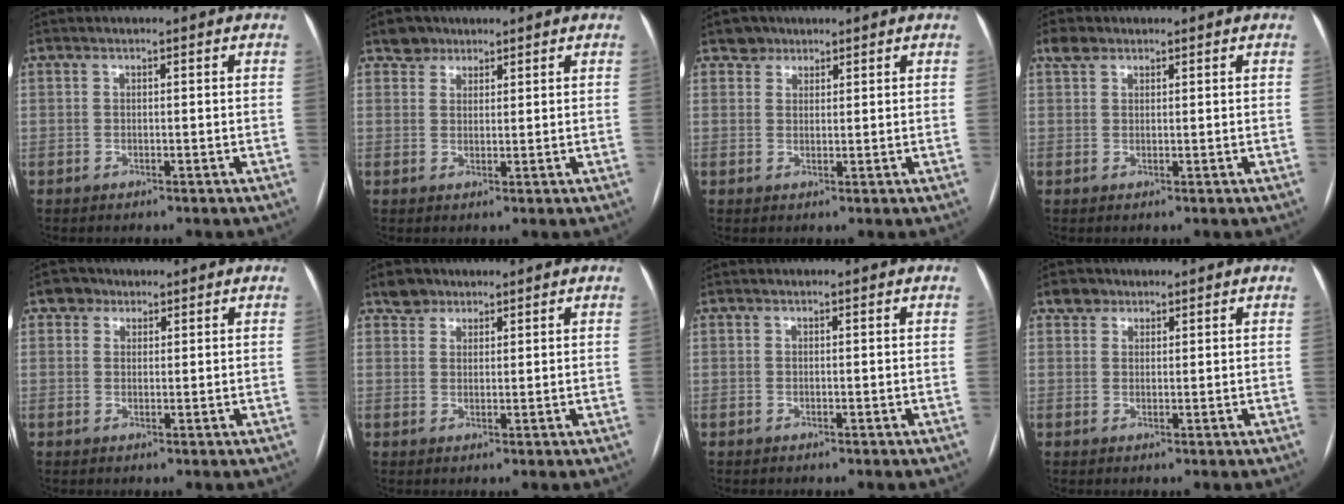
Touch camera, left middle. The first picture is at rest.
{"total": 2.9, "force": [2.1, 1.9, -0.1], "torque": [0.005, 0.008, 0.031]}
{"total": 2.4, "force": [1.8, 1.6, -0.2], "torque": [0.008, 0.006, 0.024]}
{"total": 2.3, "force": [1.7, 1.4, 0.8], "torque": [-0.019, 0.015, 0.032]}
{"total": 2.6, "force": [1.5, 2.0, 0.4], "torque": [-0.005, 0.009, 0.021]}
{"total": 2.9, "force": [2.1, 1.9, 0.2], "torque": [-0.001, 0.010, 0.034]}
{"total": 0.0}
{"total": 2.5, "force": [1.7, 1.9, 0.2], "torque": [-0.002, 0.009, 0.024]}